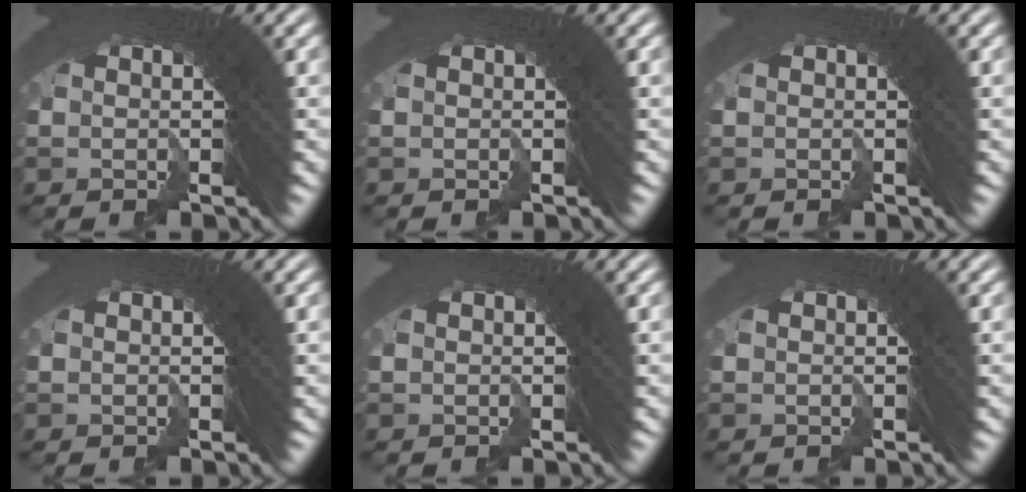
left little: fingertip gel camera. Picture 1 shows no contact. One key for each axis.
{"total": 0.0}
{"total": 0.0}
{"total": 0.0}
{"total": 0.0}
{"total": 0.0}